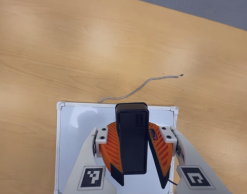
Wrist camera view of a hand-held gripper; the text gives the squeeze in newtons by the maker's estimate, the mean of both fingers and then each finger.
{"total": 10.6, "left": 10.3, "right": 10.9}